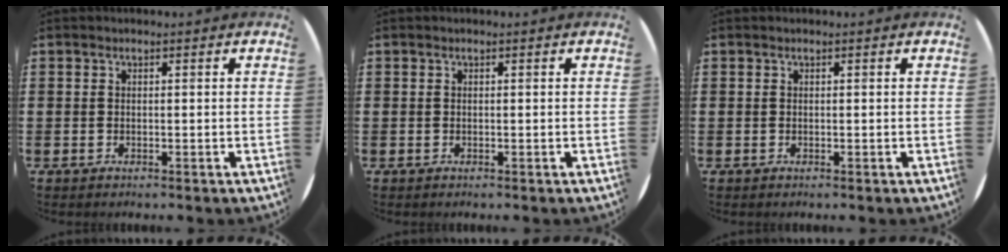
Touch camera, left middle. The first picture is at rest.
{"total": 0.0}
{"total": 0.0}